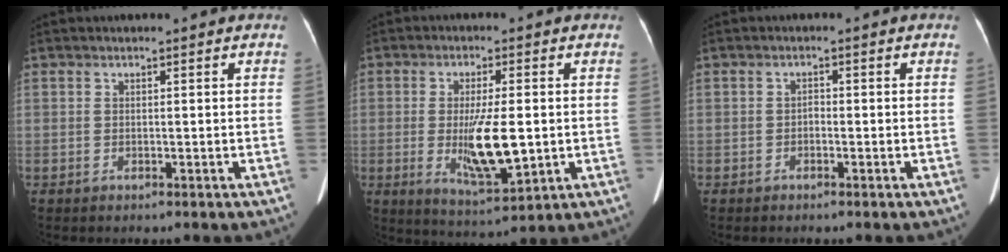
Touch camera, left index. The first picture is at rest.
{"total": 9.4, "force": [-1.0, 2.2, 9.0], "torque": [-0.170, -0.023, -0.009]}
{"total": 0.8, "force": [-0.4, 0.4, 0.5], "torque": [-0.006, 0.003, -0.009]}